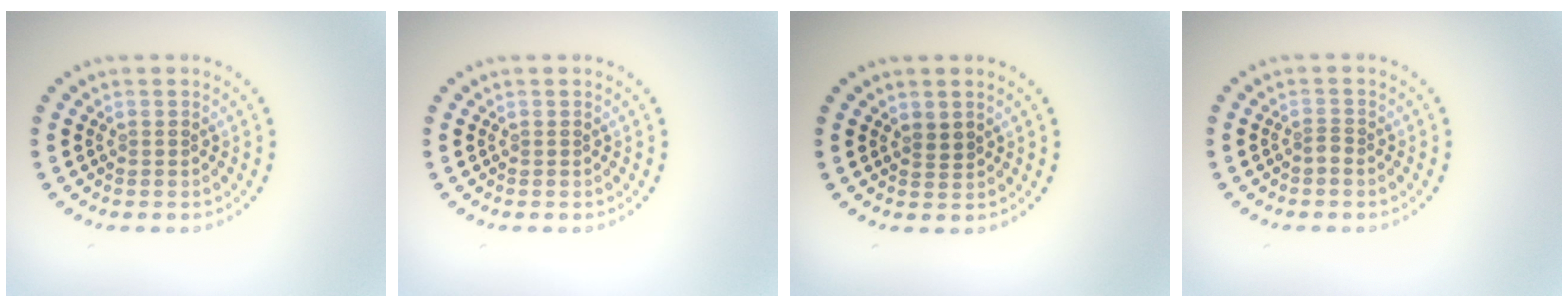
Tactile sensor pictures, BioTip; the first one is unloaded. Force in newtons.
{"total": 0.0}
{"total": 1.1, "press": 0.9, "slide": 0.6}
{"total": 0.9, "press": 0.5, "slide": 0.7}